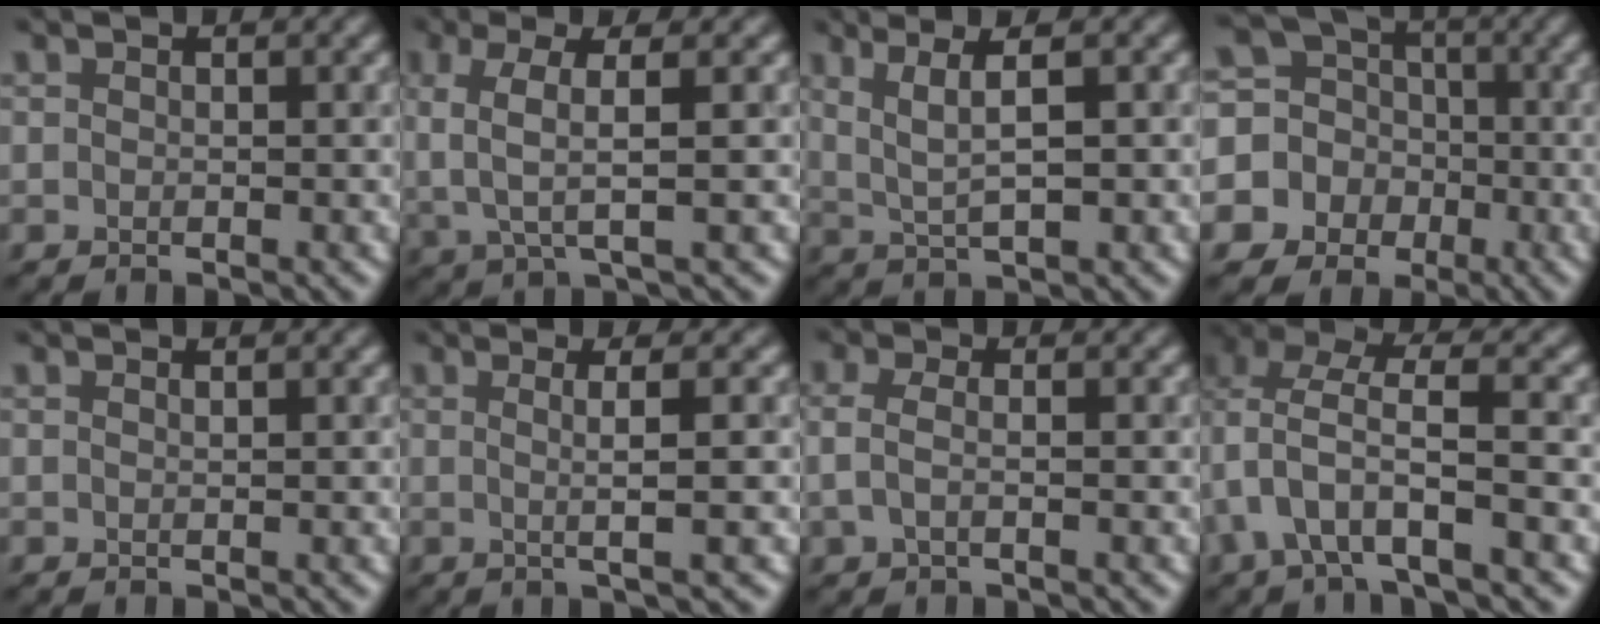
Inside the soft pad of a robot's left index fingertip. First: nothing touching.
{"total": 4.1, "force": [0.8, 1.1, 3.8], "torque": [-0.083, 0.005, 0.018]}
{"total": 3.7, "force": [1.2, 0.8, 3.4], "torque": [-0.066, 0.001, 0.034]}
{"total": 9.0, "force": [-1.9, 8.5, 2.4], "torque": [-0.076, 0.018, -0.059]}
{"total": 0.6, "force": [0.4, 0.3, 0.4], "torque": [-0.002, -0.002, -0.001]}
{"total": 3.3, "force": [0.2, 0.7, 3.2], "torque": [-0.050, 0.003, -0.002]}
{"total": 1.9, "force": [-0.2, 0.9, 1.6], "torque": [-0.041, 0.000, -0.007]}
{"total": 5.4, "force": [-1.0, 2.1, 4.8], "torque": [-0.100, 0.008, -0.023]}